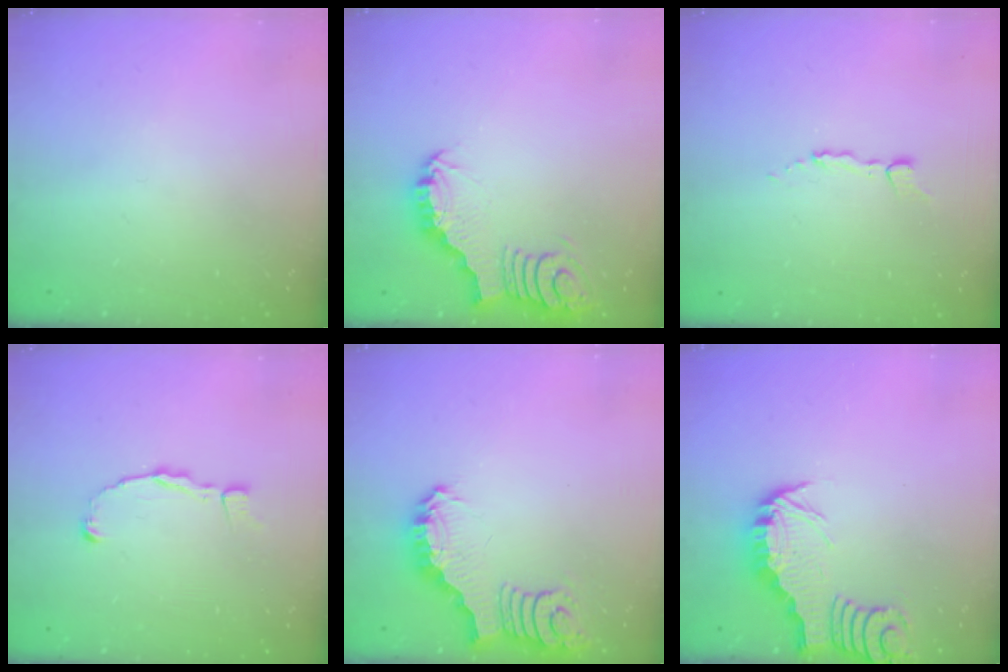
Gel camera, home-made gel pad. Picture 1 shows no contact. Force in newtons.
{"total": 3.5, "press": 3.5, "slide": 0.7}
{"total": 3.0, "press": 3.0, "slide": 0.2}
{"total": 2.4, "press": 2.4, "slide": 0.2}
{"total": 3.3, "press": 3.2, "slide": 0.8}
{"total": 2.7, "press": 2.7, "slide": 0.1}